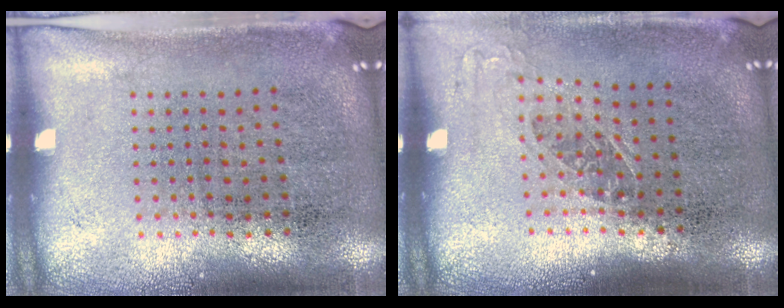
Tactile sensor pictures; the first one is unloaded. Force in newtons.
{"total": 1.2, "press": 0.9, "slide": 0.7}